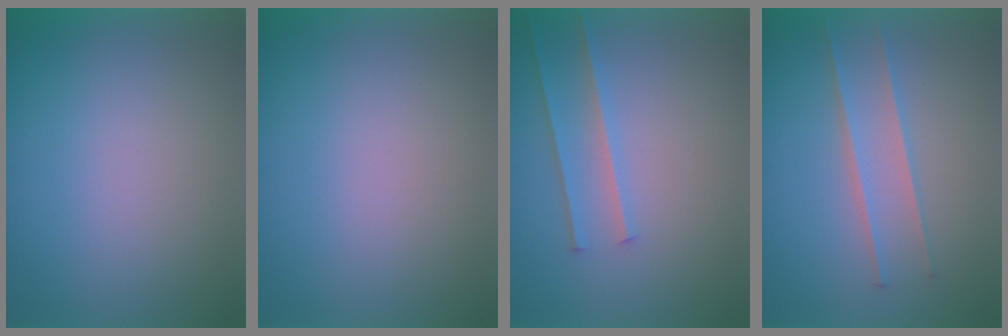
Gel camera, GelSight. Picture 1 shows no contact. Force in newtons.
{"total": 1.2}
{"total": 2.0}
{"total": 2.4}